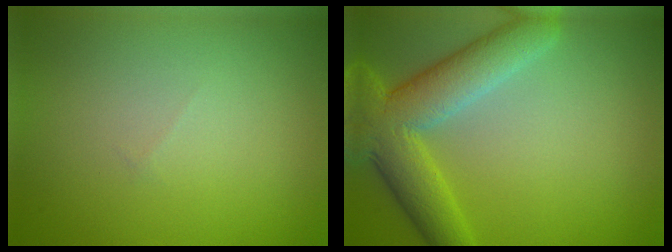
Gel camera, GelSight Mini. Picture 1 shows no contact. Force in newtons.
{"total": 6.2, "press": 6.2, "slide": 0.5}